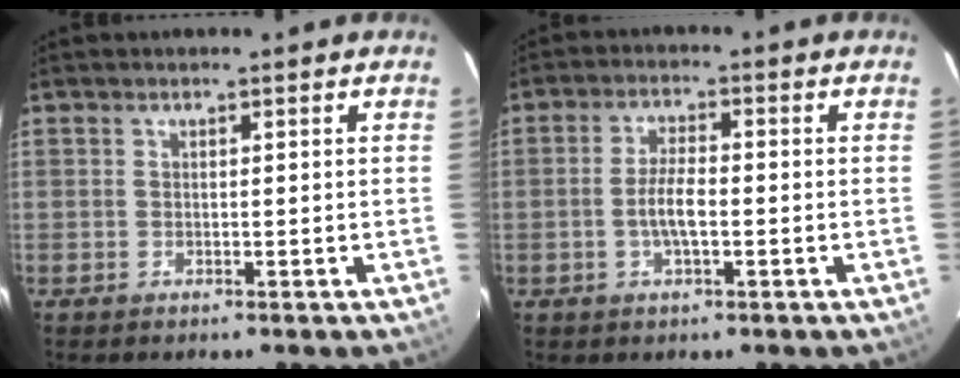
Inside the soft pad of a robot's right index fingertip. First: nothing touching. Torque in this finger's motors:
{"motor_torque": [0.71, -0.11, 0.40, 0.10]}